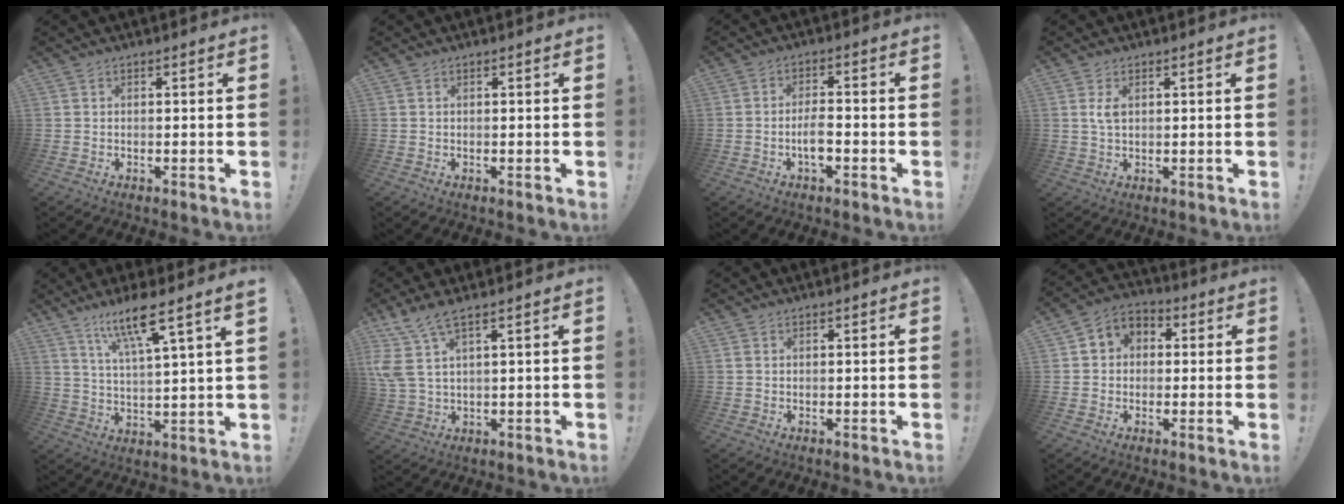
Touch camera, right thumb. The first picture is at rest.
{"total": 0.0}
{"total": 5.1, "force": [-1.8, 1.9, 4.4], "torque": [-0.081, -0.002, -0.034]}
{"total": 3.3, "force": [1.1, 1.6, 2.7], "torque": [-0.046, -0.007, 0.014]}
{"total": 11.5, "force": [7.8, 0.4, 8.4], "torque": [-0.144, -0.039, 0.120]}
{"total": 7.2, "force": [4.2, 1.6, 5.6], "torque": [-0.112, -0.016, 0.085]}
{"total": 0.0}
{"total": 5.4, "force": [-0.9, 5.0, 1.9], "torque": [-0.022, 0.013, -0.015]}